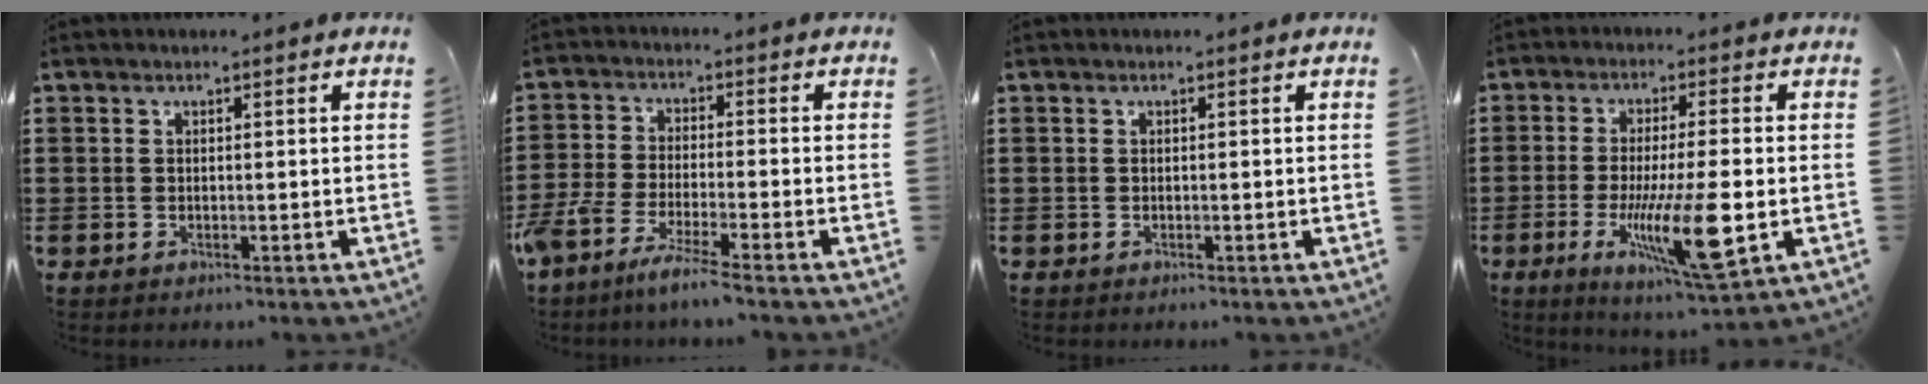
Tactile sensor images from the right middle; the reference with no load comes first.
{"total": 5.8, "force": [-5.0, -0.3, 2.8], "torque": [-0.078, -0.023, -0.102]}
{"total": 0.0}
{"total": 12.7, "force": [-3.1, 2.2, 12.1], "torque": [-0.234, -0.021, -0.054]}